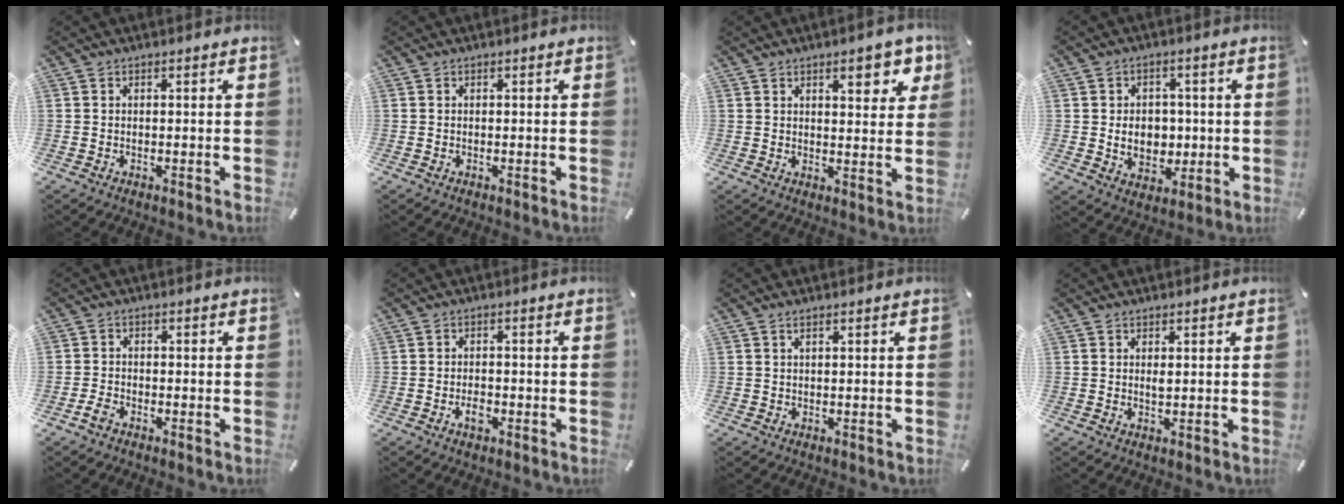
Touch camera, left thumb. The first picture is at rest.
{"total": 0.0}
{"total": 8.1, "force": [4.6, 3.1, 5.9], "torque": [-0.075, -0.018, 0.072]}
{"total": 7.9, "force": [-0.1, 6.4, 4.6], "torque": [-0.068, 0.002, -0.004]}
{"total": 2.4, "force": [-1.5, 1.5, 1.0], "torque": [-0.017, 0.008, -0.030]}
{"total": 2.6, "force": [-1.3, 1.4, 1.8], "torque": [-0.039, 0.002, -0.025]}
{"total": 0.9, "force": [0.4, 0.0, 0.8], "torque": [-0.015, 0.001, 0.006]}
{"total": 1.0, "force": [0.3, 0.4, 0.9], "torque": [-0.019, 0.000, 0.005]}